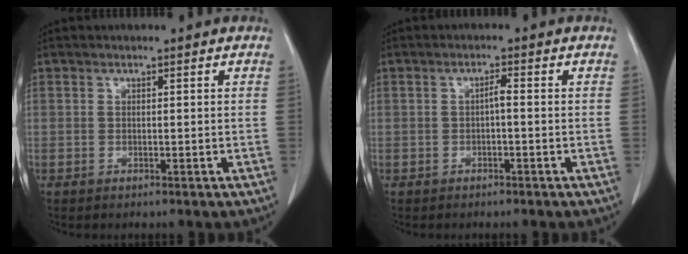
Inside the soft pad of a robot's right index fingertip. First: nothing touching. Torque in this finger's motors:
{"motor_torque": [0.38, -0.11, 0.16, 0.02]}